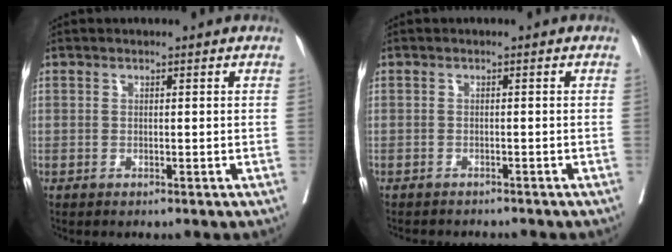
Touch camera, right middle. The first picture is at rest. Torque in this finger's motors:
{"motor_torque": [0.01, -0.27, 0.01, 0.01]}